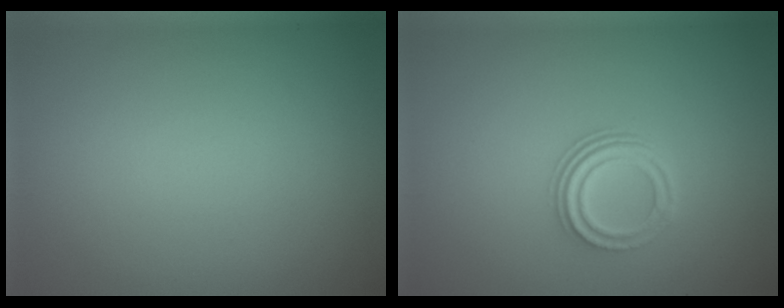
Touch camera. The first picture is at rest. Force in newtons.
{"total": 2.9, "press": 2.2, "slide": 1.9}